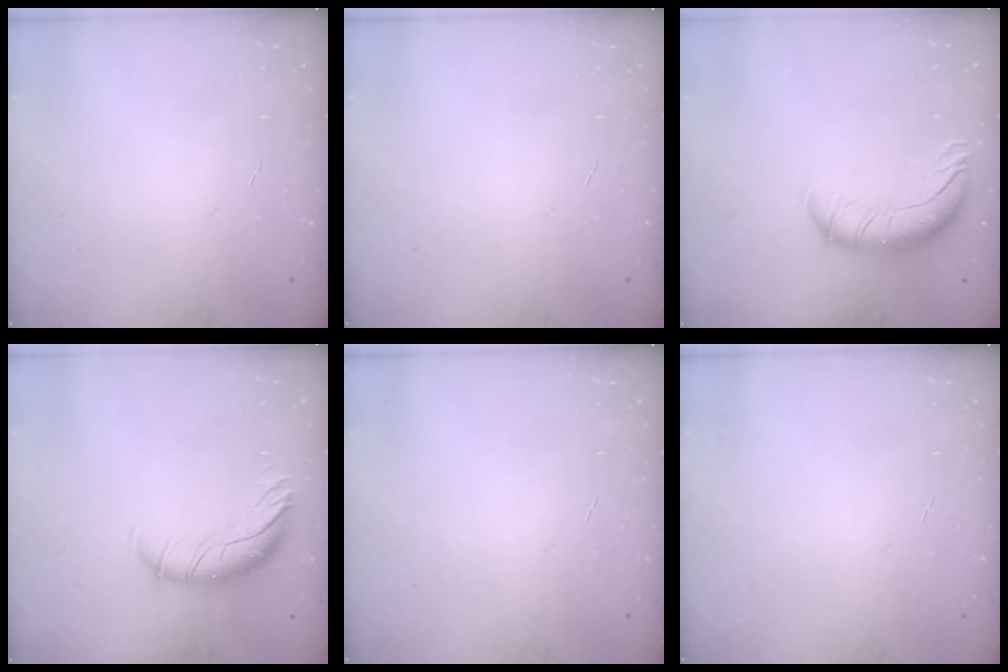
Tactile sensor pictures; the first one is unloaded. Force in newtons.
{"total": 0.0}
{"total": 11.6, "press": 11.2, "slide": 3.0}
{"total": 12.1, "press": 11.8, "slide": 2.8}
{"total": 0.0}
{"total": 0.0}